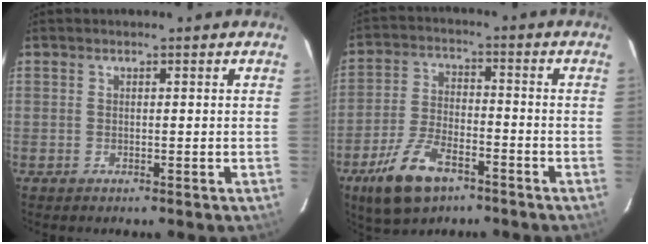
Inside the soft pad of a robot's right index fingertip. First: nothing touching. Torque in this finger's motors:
{"motor_torque": [1.25, -0.89, 0.50, 0.06]}